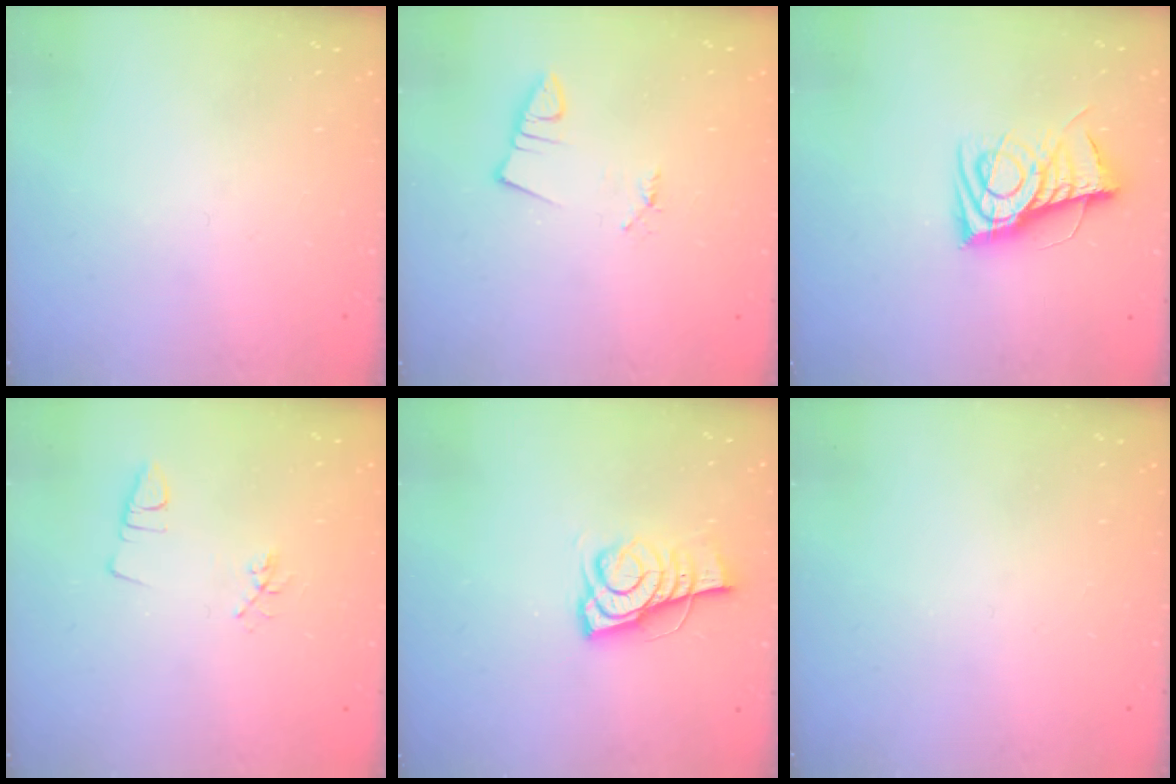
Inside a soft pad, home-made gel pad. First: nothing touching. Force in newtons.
{"total": 0.9, "press": 0.9, "slide": 0.1}
{"total": 14.5, "press": 14.5, "slide": 0.4}
{"total": 4.0, "press": 3.7, "slide": 1.5}
{"total": 7.9, "press": 7.8, "slide": 0.7}
{"total": 0.0}